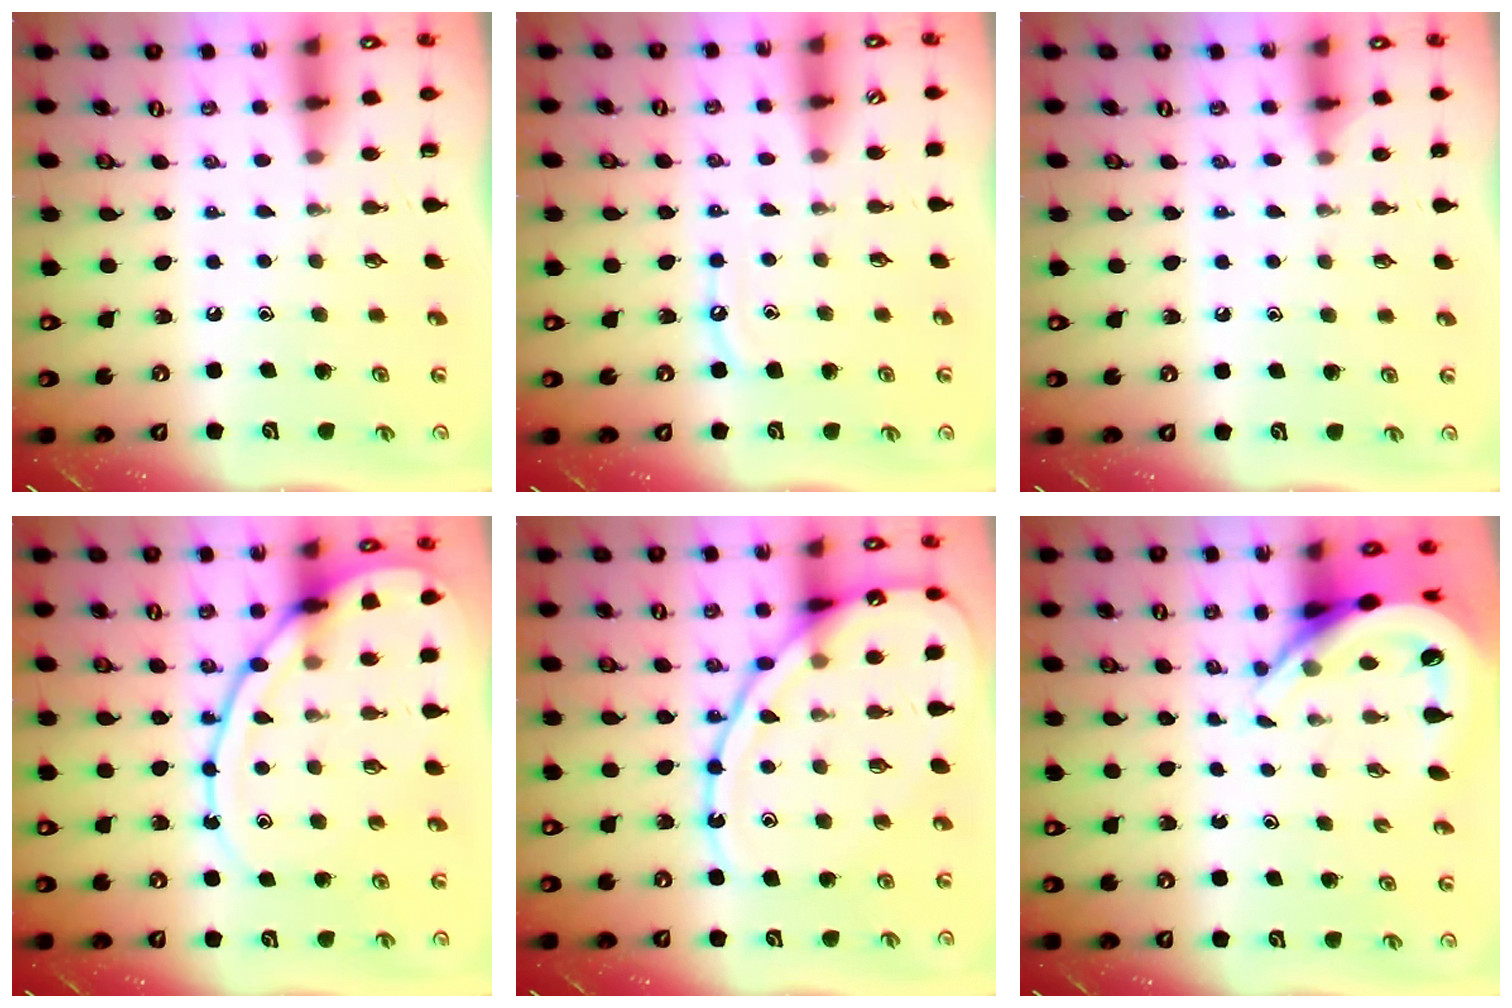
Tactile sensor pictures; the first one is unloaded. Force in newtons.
{"total": 5.3, "press": 5.3, "slide": 0.5}
{"total": 4.6, "press": 4.5, "slide": 0.6}
{"total": 13.9, "press": 13.8, "slide": 1.4}
{"total": 15.1, "press": 15.0, "slide": 1.4}
{"total": 6.8, "press": 6.8, "slide": 0.8}